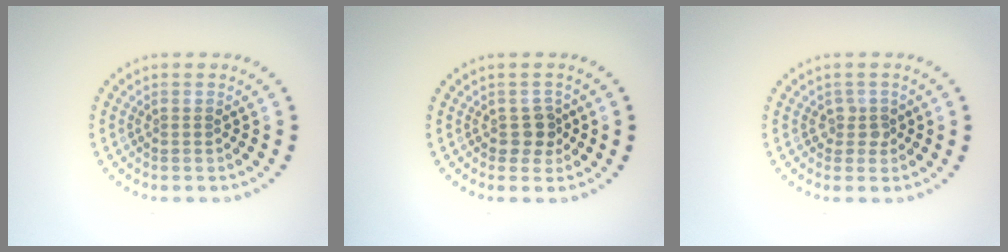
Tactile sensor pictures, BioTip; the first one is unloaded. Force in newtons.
{"total": 1.7, "press": 1.5, "slide": 0.8}
{"total": 1.3, "press": 1.1, "slide": 0.7}